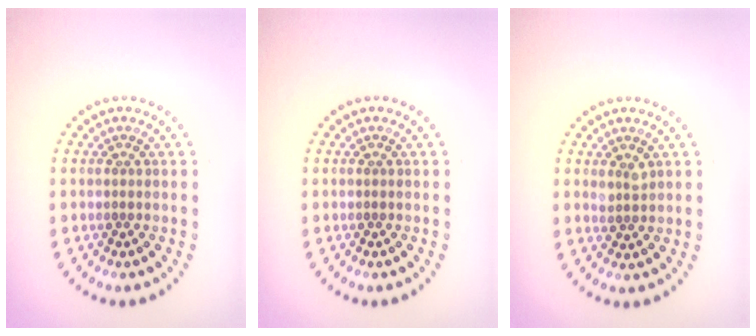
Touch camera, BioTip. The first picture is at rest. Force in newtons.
{"total": 0.0}
{"total": 1.2, "press": 1.1, "slide": 0.4}